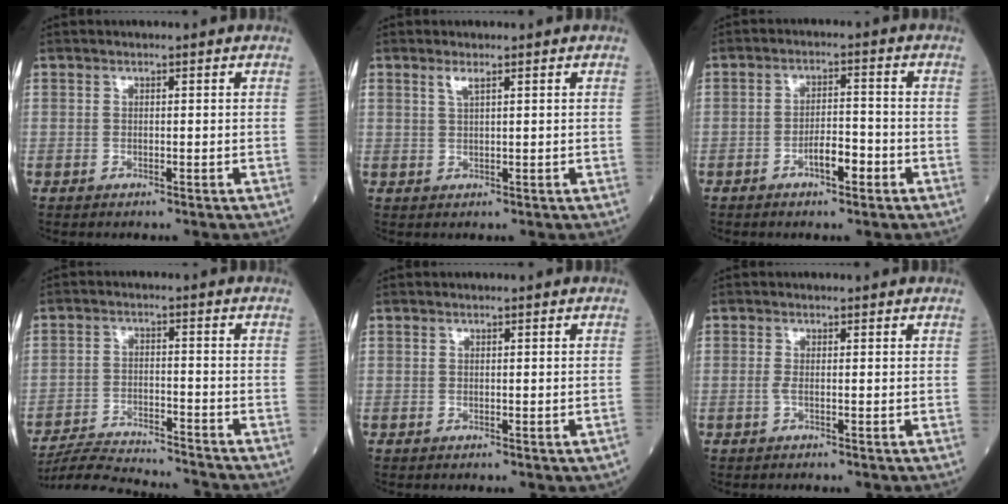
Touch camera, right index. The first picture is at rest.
{"total": 1.5, "force": [1.0, 0.1, 1.2], "torque": [-0.029, 0.000, 0.021]}
{"total": 4.2, "force": [-2.2, 1.2, 3.3], "torque": [-0.053, 0.006, -0.039]}
{"total": 13.0, "force": [-12.6, 0.2, 3.1], "torque": [-0.052, -0.003, -0.201]}
{"total": 0.6, "force": [-0.3, 0.0, 0.5], "torque": [-0.010, -0.002, -0.001]}
{"total": 0.7, "force": [-0.4, -0.1, 0.6], "torque": [-0.014, 0.000, -0.010]}